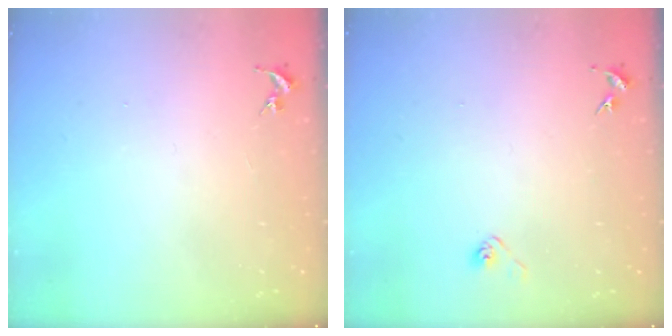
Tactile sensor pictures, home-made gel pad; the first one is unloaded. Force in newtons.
{"total": 2.9, "press": 2.8, "slide": 0.8}